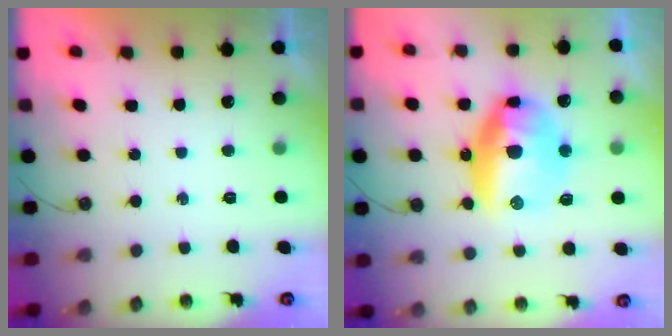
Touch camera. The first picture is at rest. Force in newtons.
{"total": 15.7, "press": 15.6, "slide": 2.1}